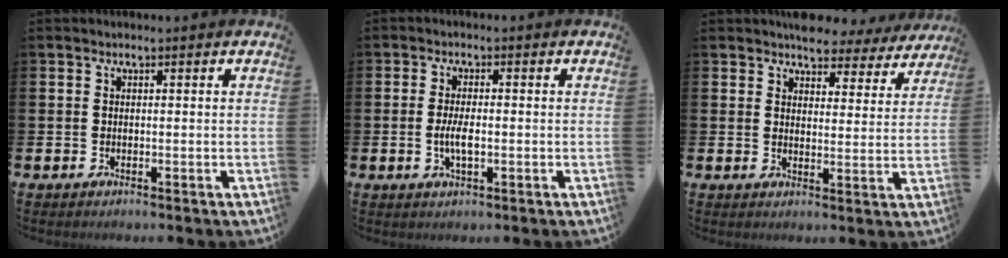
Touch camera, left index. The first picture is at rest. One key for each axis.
{"total": 3.3, "fx": -0.4, "fy": 1.2, "fz": 3.0, "tx": -0.059, "ty": -0.002, "tz": -0.011}
{"total": 5.0, "fx": 4.6, "fy": 2.0, "fz": 0.6, "tx": -0.016, "ty": -0.027, "tz": 0.080}